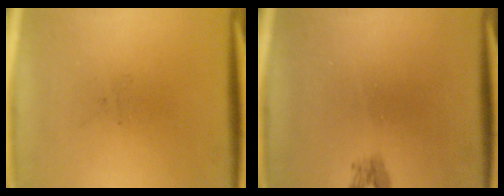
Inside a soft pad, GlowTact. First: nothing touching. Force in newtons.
{"total": 1.1}